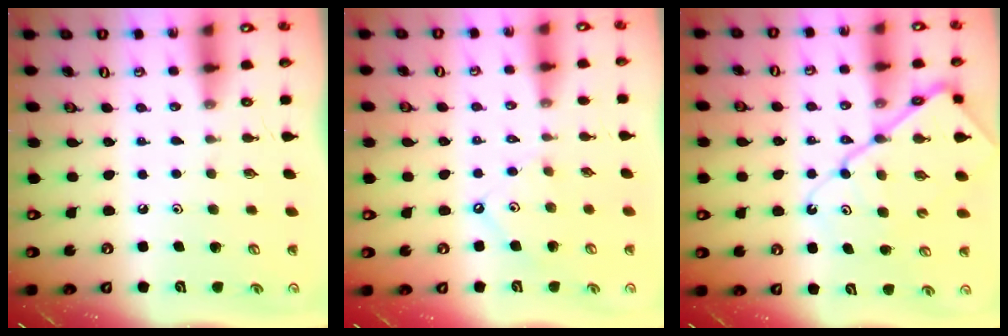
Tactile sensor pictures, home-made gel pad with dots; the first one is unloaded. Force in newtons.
{"total": 3.6, "press": 3.6, "slide": 0.6}
{"total": 14.5, "press": 14.4, "slide": 1.3}